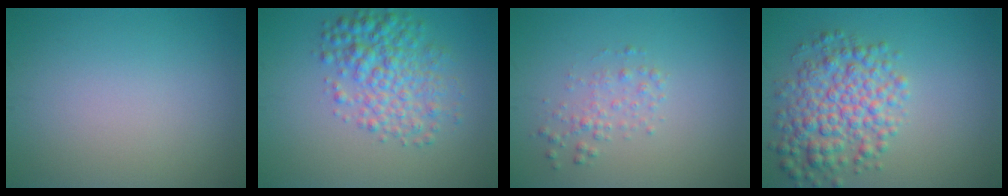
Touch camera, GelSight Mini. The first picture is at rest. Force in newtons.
{"total": 4.9, "press": 4.9, "slide": 0.1}
{"total": 1.6, "press": 1.6, "slide": 0.0}
{"total": 6.0, "press": 6.0, "slide": 0.0}